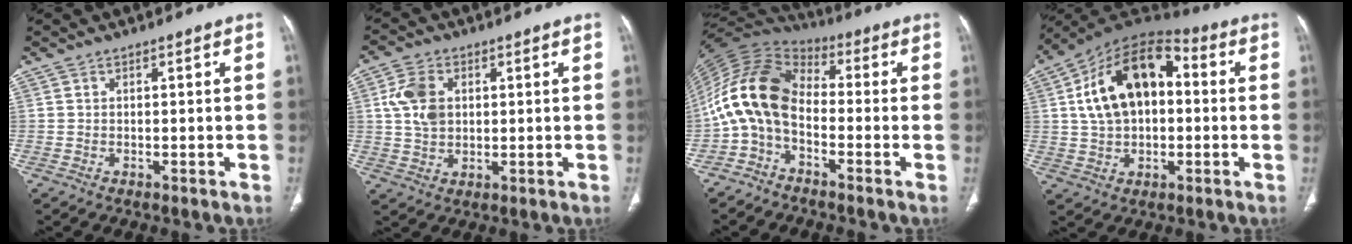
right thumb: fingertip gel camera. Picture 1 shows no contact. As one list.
[{"total": 7.4, "force": [1.5, 5.2, 5.0], "torque": [-0.093, 0.000, 0.031]}, {"total": 13.5, "force": [-2.6, 8.4, 10.2], "torque": [-0.198, 0.064, -0.066]}, {"total": 17.7, "force": [2.3, 10.9, 13.7], "torque": [-0.216, 0.034, 0.032]}]